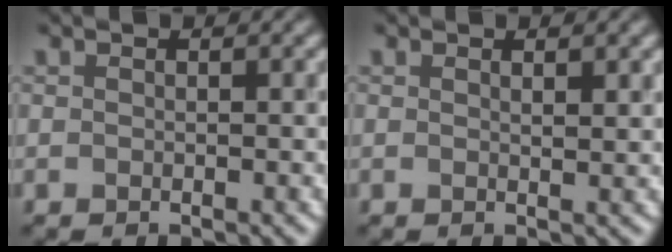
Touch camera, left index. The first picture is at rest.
{"total": 1.1, "force": [0.7, 0.2, 0.8], "torque": [-0.011, 0.000, 0.010]}